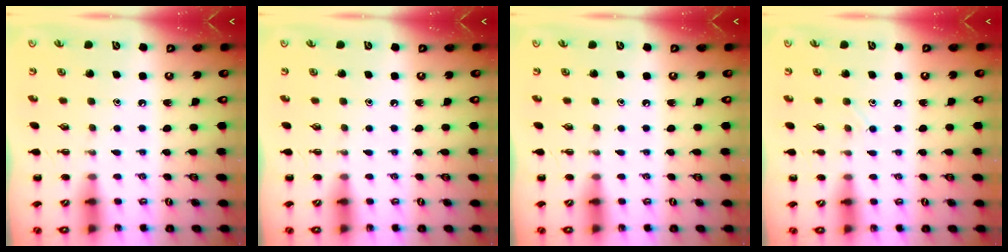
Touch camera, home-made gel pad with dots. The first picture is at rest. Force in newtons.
{"total": 0.0}
{"total": 0.0}
{"total": 4.0, "press": 3.8, "slide": 1.2}